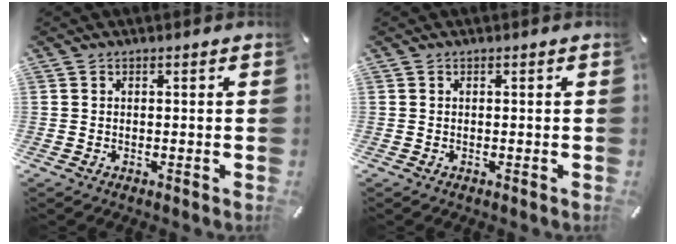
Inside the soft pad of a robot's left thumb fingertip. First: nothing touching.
{"total": 0.0}